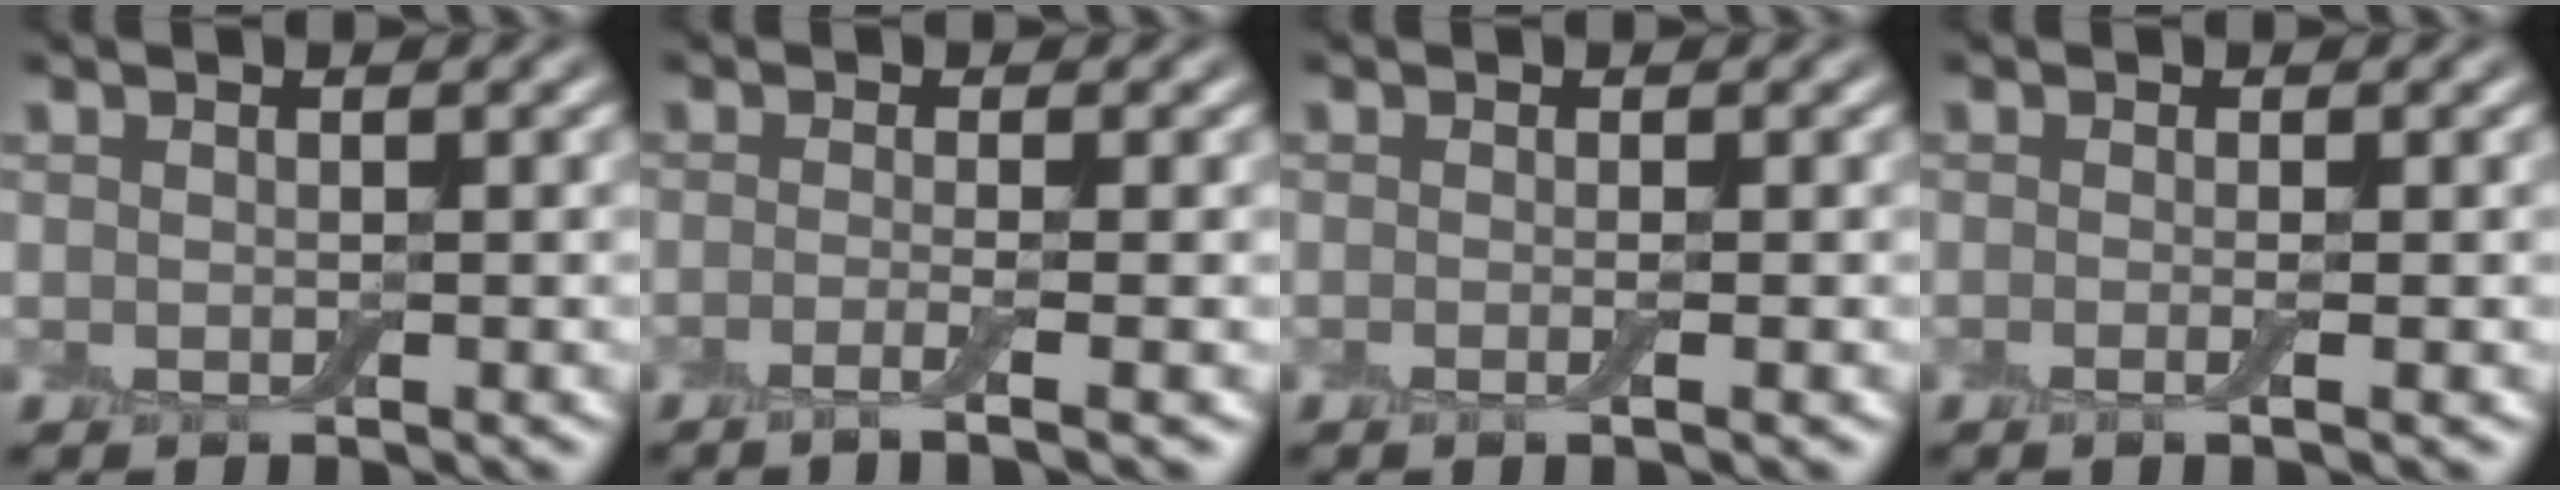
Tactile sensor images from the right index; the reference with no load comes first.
{"total": 2.5, "force": [-0.8, 0.7, 2.2], "torque": [-0.024, -0.007, -0.025]}
{"total": 1.2, "force": [-0.2, 0.3, 1.2], "torque": [-0.013, -0.006, -0.008]}
{"total": 1.6, "force": [-0.2, 0.6, 1.5], "torque": [-0.016, -0.008, -0.015]}